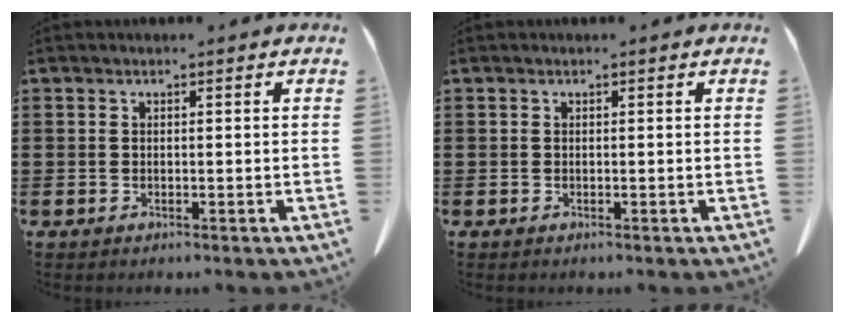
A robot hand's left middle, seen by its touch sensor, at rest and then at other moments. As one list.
[{"total": 0.0}]